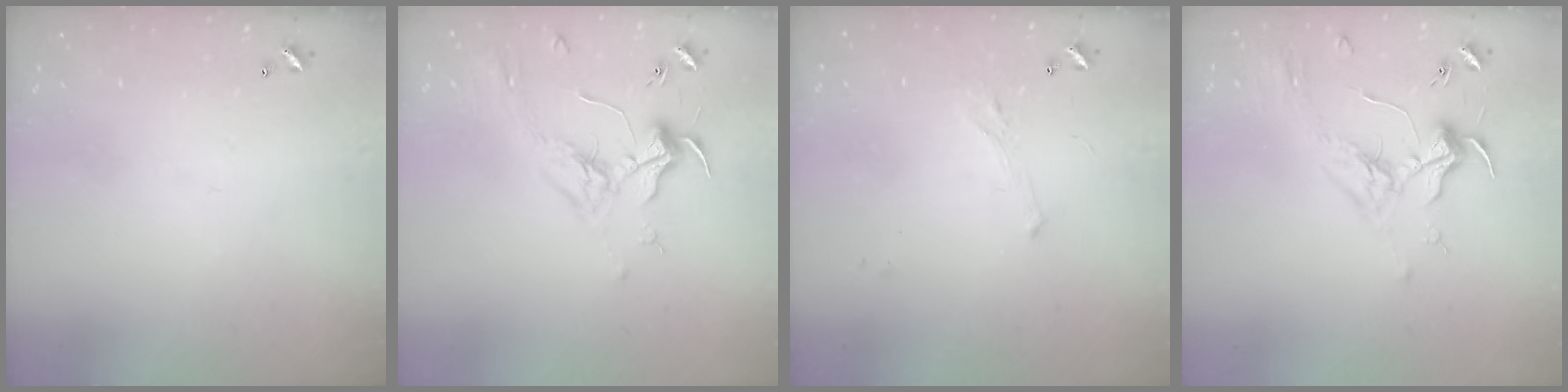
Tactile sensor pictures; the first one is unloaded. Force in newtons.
{"total": 1.8, "press": 1.6, "slide": 0.7}
{"total": 1.4, "press": 1.3, "slide": 0.6}
{"total": 1.8, "press": 1.6, "slide": 0.7}